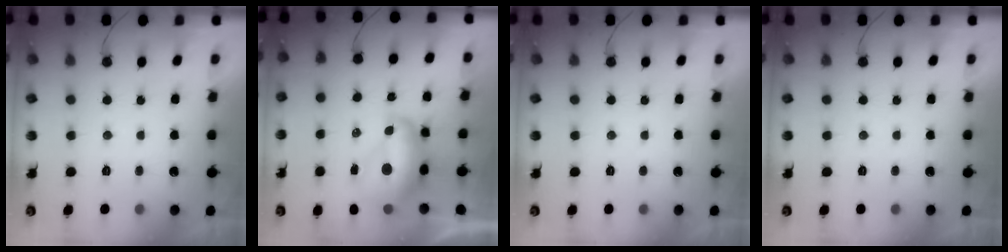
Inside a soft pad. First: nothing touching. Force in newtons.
{"total": 11.2, "press": 11.2, "slide": 1.0}
{"total": 0.0}
{"total": 0.0}